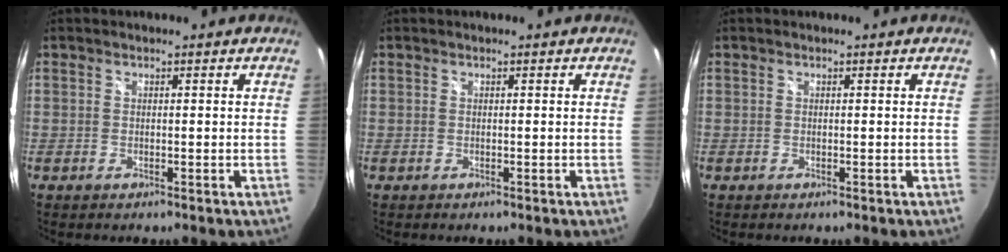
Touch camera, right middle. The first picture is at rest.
{"total": 0.0}
{"total": 0.0}